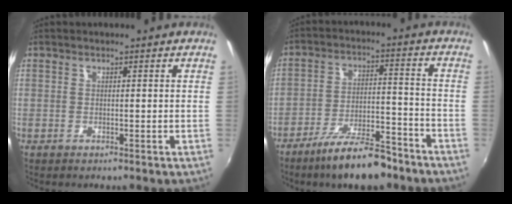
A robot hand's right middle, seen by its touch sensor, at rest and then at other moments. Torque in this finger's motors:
{"motor_torque": [1.18, -0.96, 0.62, 0.21]}